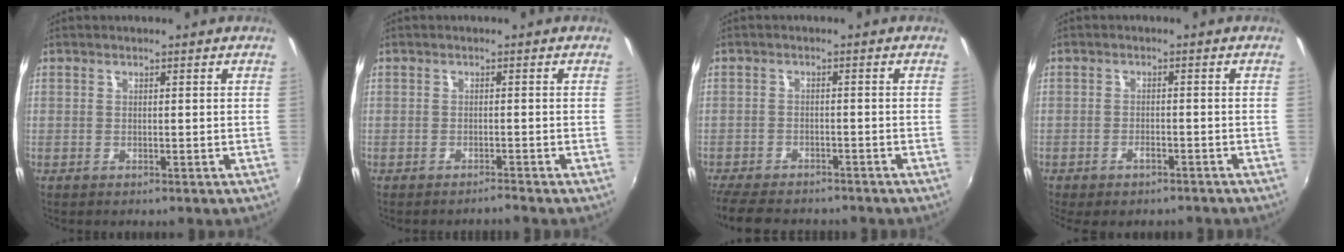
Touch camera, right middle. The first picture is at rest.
{"total": 1.0, "force": [-1.0, -0.2, 0.0], "torque": [0.001, -0.005, -0.018]}
{"total": 10.4, "force": [-9.0, 3.4, 4.1], "torque": [-0.104, -0.023, -0.147]}
{"total": 3.6, "force": [-2.8, 1.5, 1.8], "torque": [-0.043, -0.011, -0.042]}